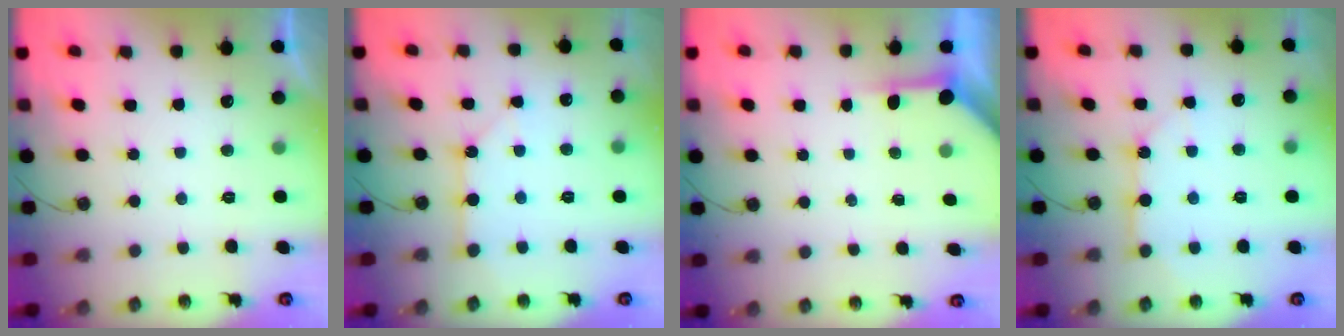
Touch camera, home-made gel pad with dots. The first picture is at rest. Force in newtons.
{"total": 3.2, "press": 3.2, "slide": 0.2}
{"total": 3.9, "press": 3.9, "slide": 0.4}
{"total": 10.2, "press": 10.1, "slide": 1.0}